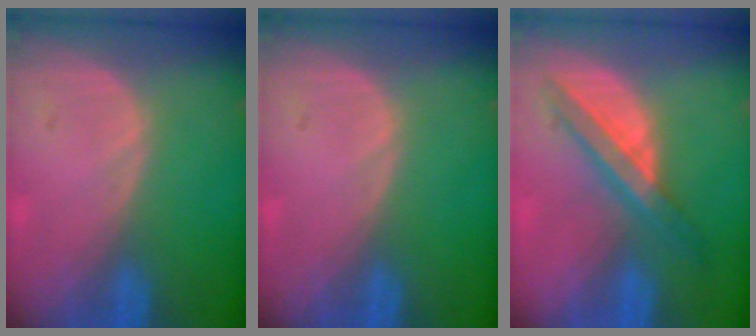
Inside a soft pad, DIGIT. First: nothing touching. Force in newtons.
{"total": 0.0}
{"total": 5.7, "press": 5.6, "slide": 1.4}